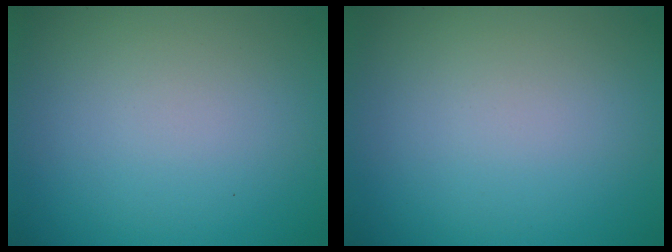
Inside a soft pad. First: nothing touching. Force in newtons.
{"total": 0.0}